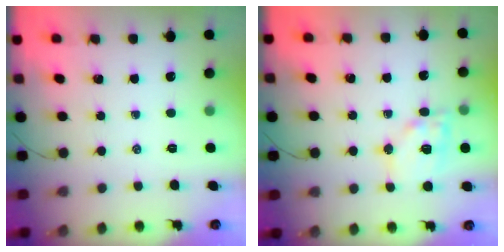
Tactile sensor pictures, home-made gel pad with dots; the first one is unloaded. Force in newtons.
{"total": 12.0, "press": 11.8, "slide": 2.5}